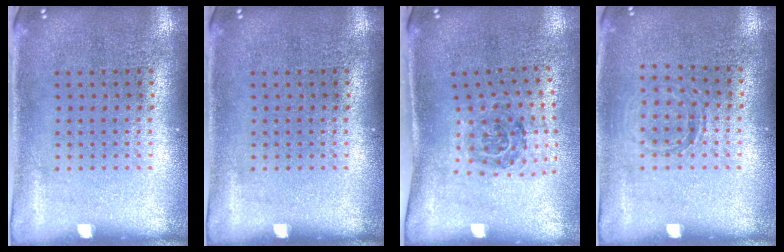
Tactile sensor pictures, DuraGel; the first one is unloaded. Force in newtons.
{"total": 0.0}
{"total": 1.3, "press": 1.1, "slide": 0.7}
{"total": 0.9, "press": 0.9, "slide": 0.2}